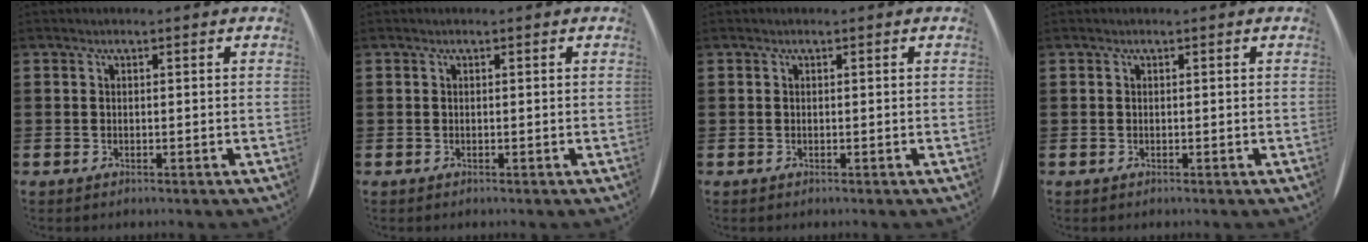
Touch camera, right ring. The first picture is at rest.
{"total": 0.0}
{"total": 0.0}
{"total": 0.0}